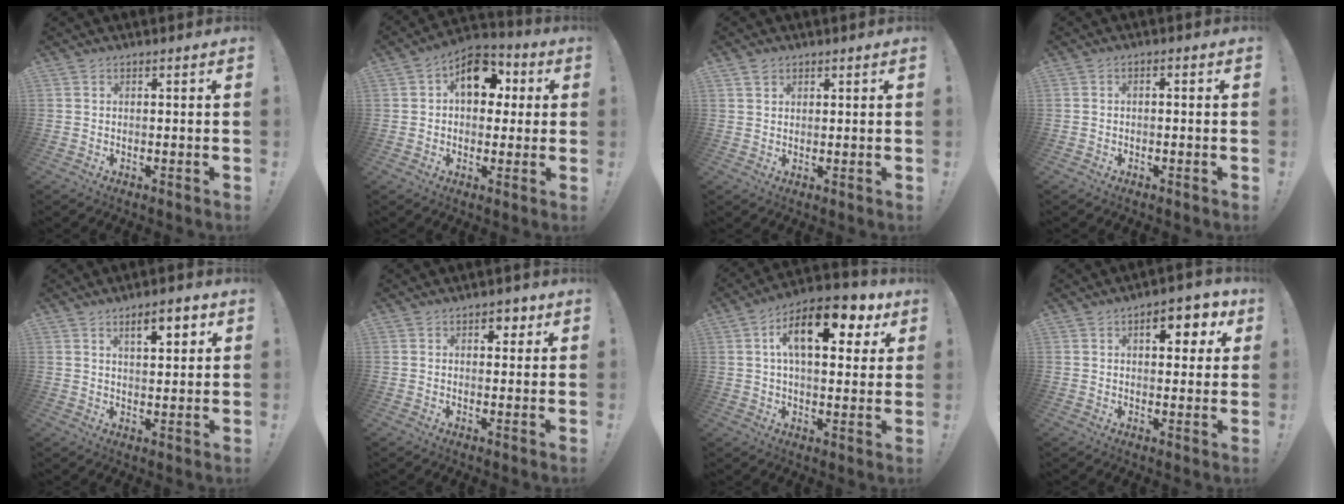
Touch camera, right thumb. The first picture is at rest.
{"total": 13.1, "force": [3.3, 9.7, 8.2], "torque": [-0.094, 0.003, 0.063]}
{"total": 1.9, "force": [1.4, 1.3, 0.3], "torque": [0.004, -0.006, 0.026]}
{"total": 1.6, "force": [-1.4, 0.2, 0.8], "torque": [-0.010, 0.005, -0.026]}
{"total": 7.7, "force": [4.0, 2.5, 6.2], "torque": [-0.077, -0.015, 0.060]}
{"total": 3.4, "force": [1.7, 2.5, 1.6], "torque": [-0.006, -0.003, 0.024]}
{"total": 16.9, "force": [6.4, 7.9, 13.5], "torque": [-0.196, -0.020, 0.100]}
{"total": 8.4, "force": [3.3, 4.2, 6.5], "torque": [-0.067, -0.007, 0.048]}